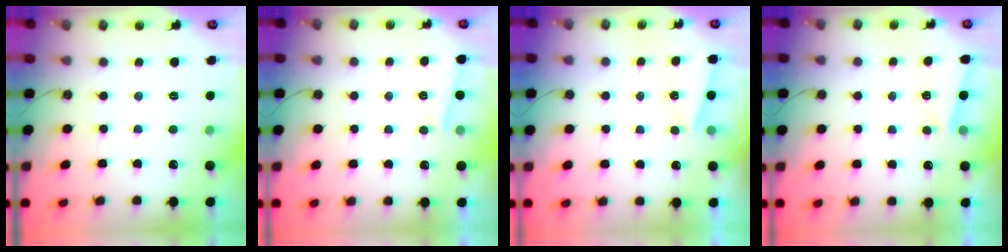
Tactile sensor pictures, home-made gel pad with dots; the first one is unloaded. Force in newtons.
{"total": 2.3, "press": 2.2, "slide": 0.9}
{"total": 2.6, "press": 1.3, "slide": 2.3}
{"total": 2.2, "press": 1.8, "slide": 1.3}